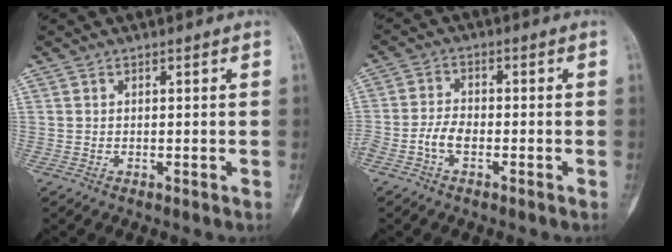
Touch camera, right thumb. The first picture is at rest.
{"total": 3.8, "force": [-1.7, 2.0, 2.7], "torque": [-0.052, 0.017, -0.036]}